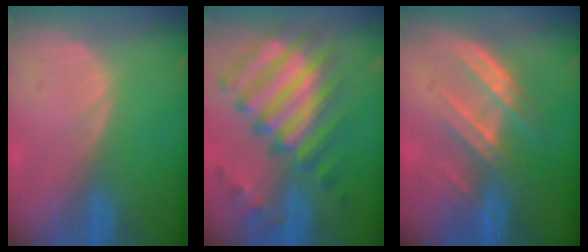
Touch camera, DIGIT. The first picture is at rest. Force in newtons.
{"total": 11.5, "press": 10.5, "slide": 4.5}
{"total": 7.1, "press": 6.5, "slide": 3.0}